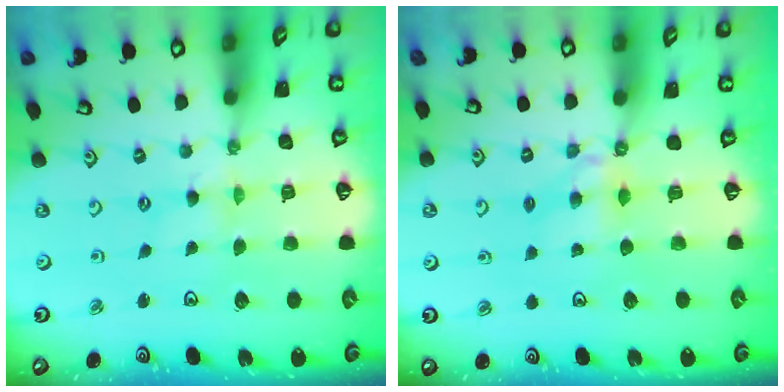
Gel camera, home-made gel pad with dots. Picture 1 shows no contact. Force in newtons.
{"total": 5.1, "press": 5.0, "slide": 0.6}